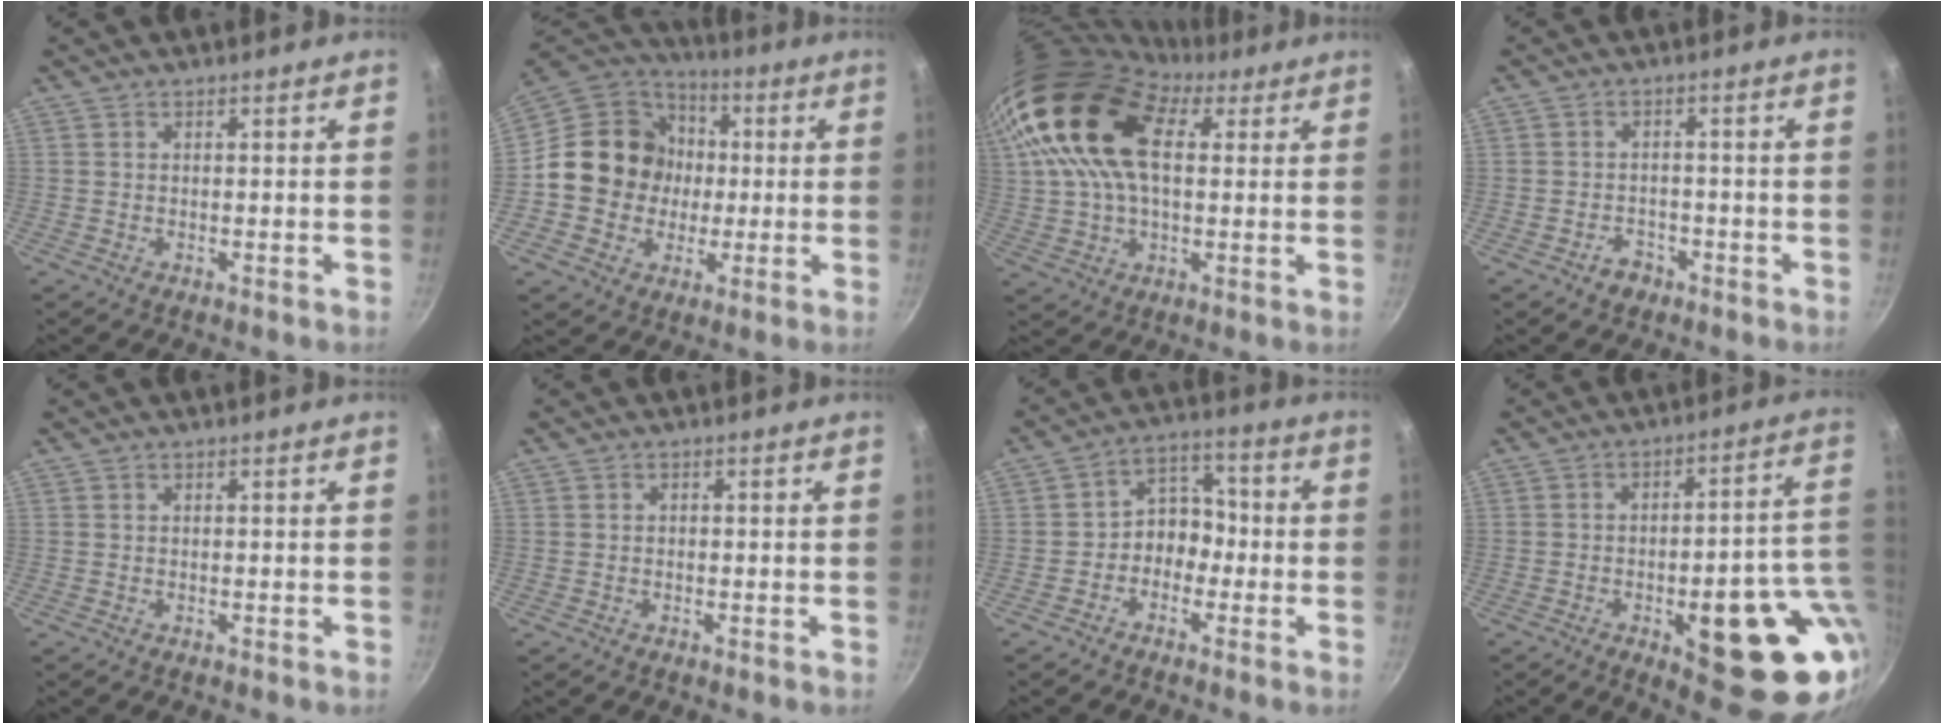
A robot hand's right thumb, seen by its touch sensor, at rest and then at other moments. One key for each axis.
{"total": 16.2, "fx": 0.1, "fy": 14.8, "fz": 6.8, "tx": -0.083, "ty": 0.027, "tz": -0.007}
{"total": 21.6, "fx": 6.1, "fy": 13.4, "fz": 15.9, "tx": -0.298, "ty": 0.015, "tz": 0.098}
{"total": 3.2, "fx": -2.0, "fy": 2.3, "fz": 0.9, "tx": 0.003, "ty": 0.023, "tz": -0.027}
{"total": 0.0}
{"total": 0.7, "fx": -0.3, "fy": 0.6, "fz": 0.2, "tx": -0.005, "ty": 0.003, "tz": -0.006}
{"total": 7.1, "fx": -2.1, "fy": 5.7, "fz": 3.7, "tx": -0.008, "ty": 0.043, "tz": -0.049}
{"total": 21.0, "fx": -3.7, "fy": 7.5, "fz": 19.3, "tx": -0.202, "ty": 0.008, "tz": -0.041}